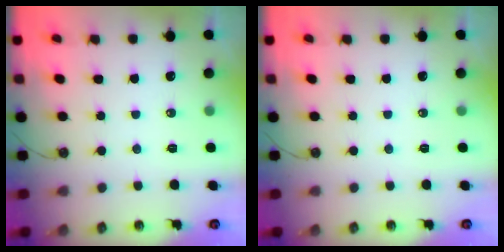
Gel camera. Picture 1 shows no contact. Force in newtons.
{"total": 0.0}